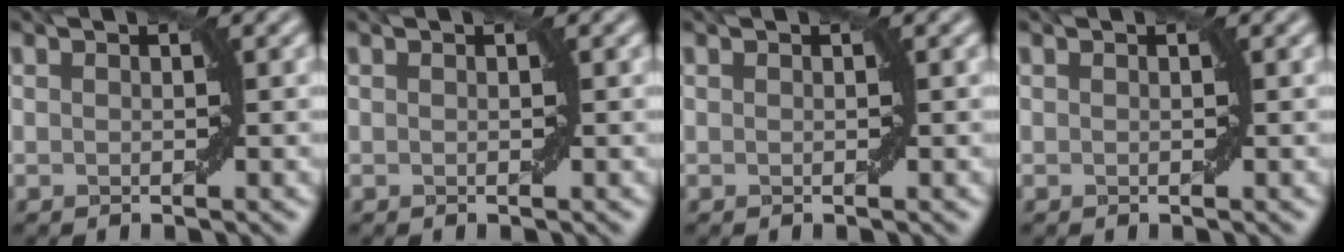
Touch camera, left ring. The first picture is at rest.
{"total": 0.0}
{"total": 0.0}
{"total": 0.0}